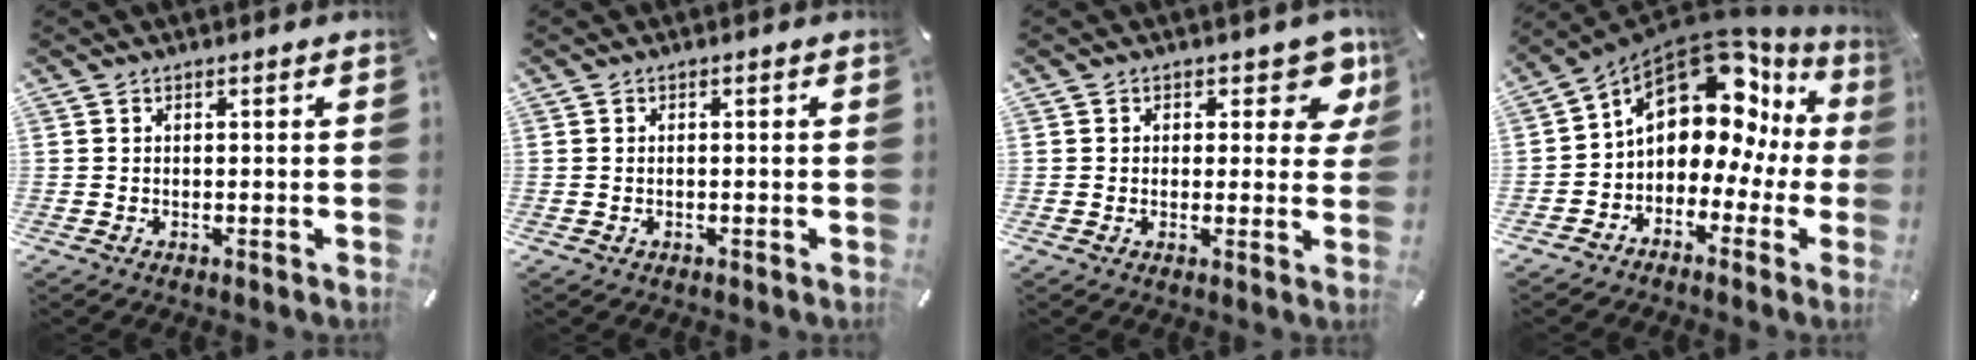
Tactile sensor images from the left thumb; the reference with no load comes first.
{"total": 0.6, "force": [-0.1, 0.3, 0.4], "torque": [-0.010, 0.000, -0.003]}
{"total": 7.5, "force": [3.7, 4.4, 4.7], "torque": [-0.036, -0.017, 0.058]}
{"total": 14.3, "force": [7.0, 9.3, 8.4], "torque": [-0.122, -0.058, 0.118]}